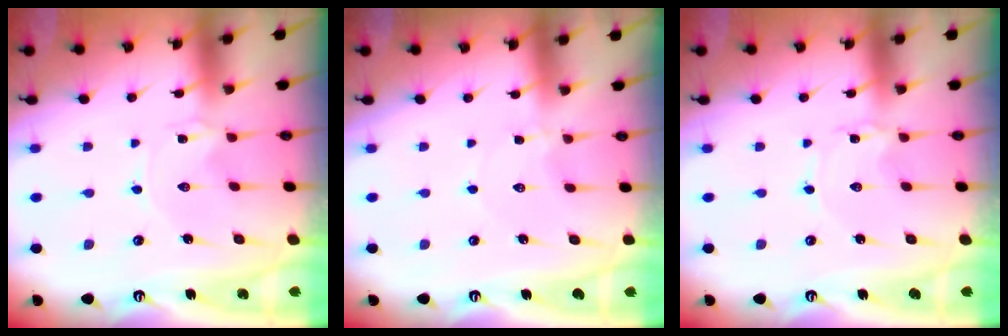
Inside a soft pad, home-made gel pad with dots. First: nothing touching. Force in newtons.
{"total": 1.0, "press": 1.0, "slide": 0.1}
{"total": 0.6, "press": 0.6, "slide": 0.1}